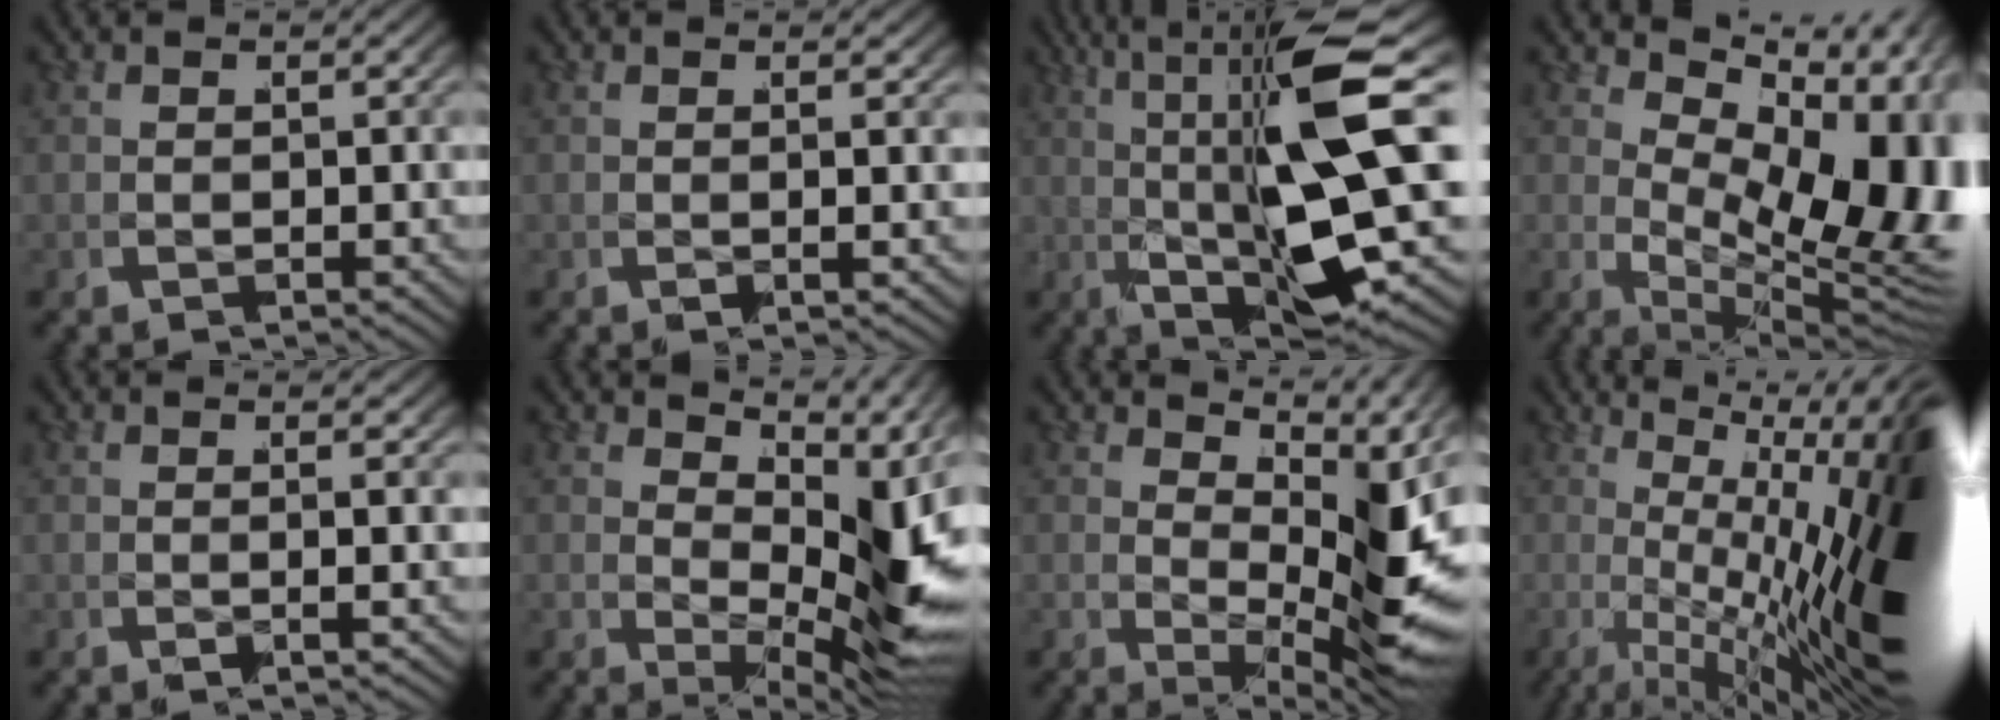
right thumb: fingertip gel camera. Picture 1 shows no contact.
{"total": 1.2, "force": [0.6, -0.5, 0.9], "torque": [-0.018, 0.003, 0.006]}
{"total": 11.5, "force": [0.5, 3.6, 11.0], "torque": [-0.177, -0.008, 0.012]}
{"total": 15.2, "force": [0.8, 9.0, 12.2], "torque": [-0.187, -0.045, 0.035]}
{"total": 1.4, "force": [0.6, -0.4, 1.2], "torque": [-0.020, 0.004, 0.006]}
{"total": 7.9, "force": [1.5, 3.1, 7.1], "torque": [-0.093, -0.013, 0.038]}
{"total": 8.0, "force": [1.5, 3.0, 7.2], "torque": [-0.096, -0.014, 0.036]}
{"total": 16.9, "force": [-0.9, 8.2, 14.7], "torque": [-0.177, -0.025, -0.012]}